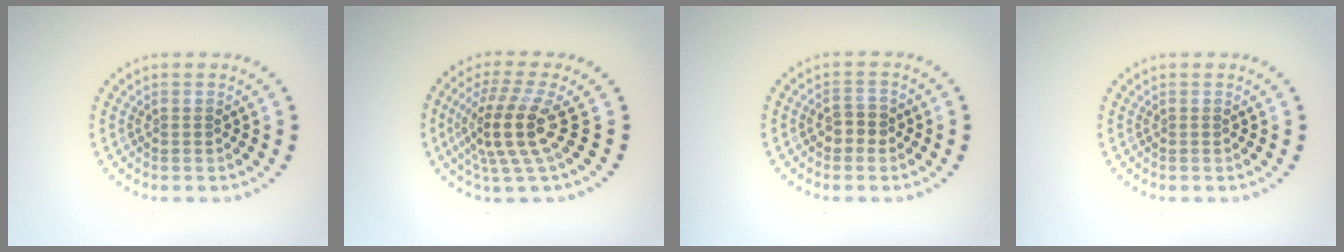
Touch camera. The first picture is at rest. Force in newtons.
{"total": 4.7, "press": 3.5, "slide": 3.2}
{"total": 1.9, "press": 1.8, "slide": 0.5}
{"total": 0.0}